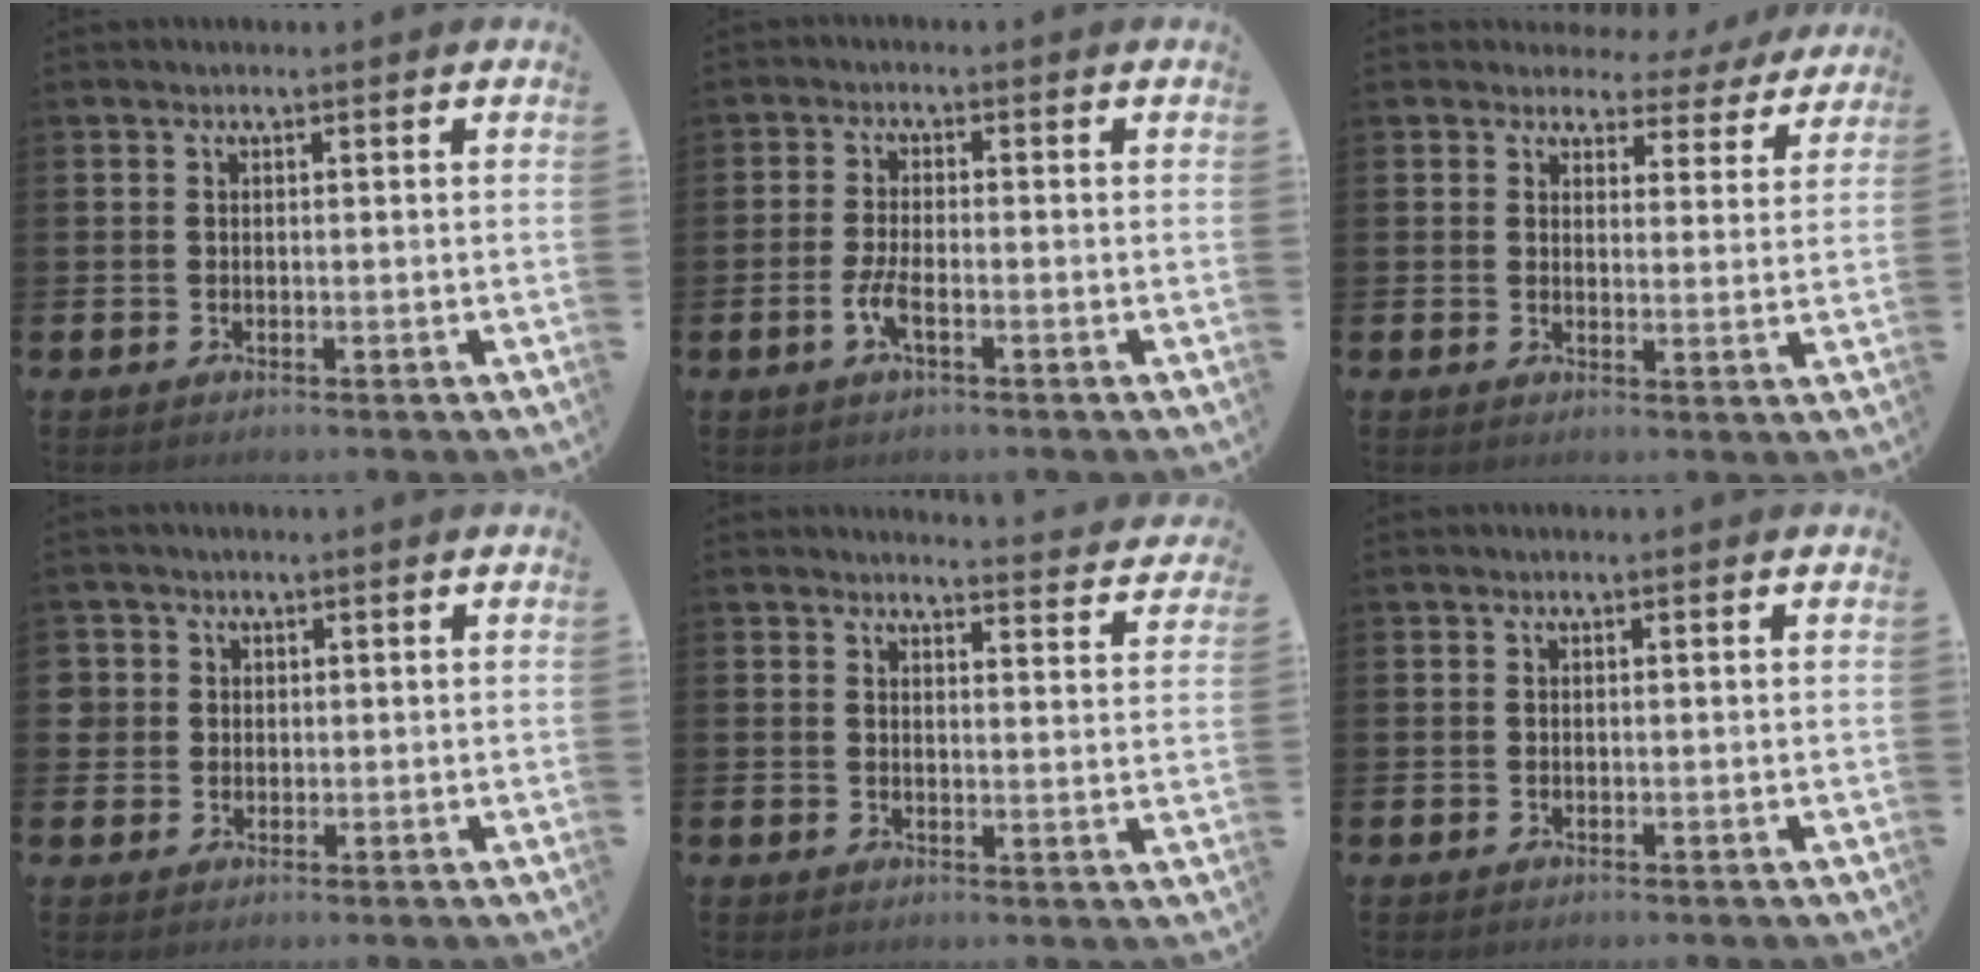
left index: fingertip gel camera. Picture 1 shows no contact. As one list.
[{"total": 3.0, "force": [-1.3, 0.8, 2.6], "torque": [-0.060, 0.004, -0.024]}, {"total": 3.4, "force": [2.7, 2.0, 0.3], "torque": [-0.008, -0.022, 0.040]}, {"total": 2.2, "force": [1.1, 2.0, -0.1], "torque": [0.006, 0.008, 0.015]}, {"total": 3.6, "force": [3.6, 0.2, 0.1], "torque": [0.007, -0.031, 0.060]}, {"total": 0.0}]